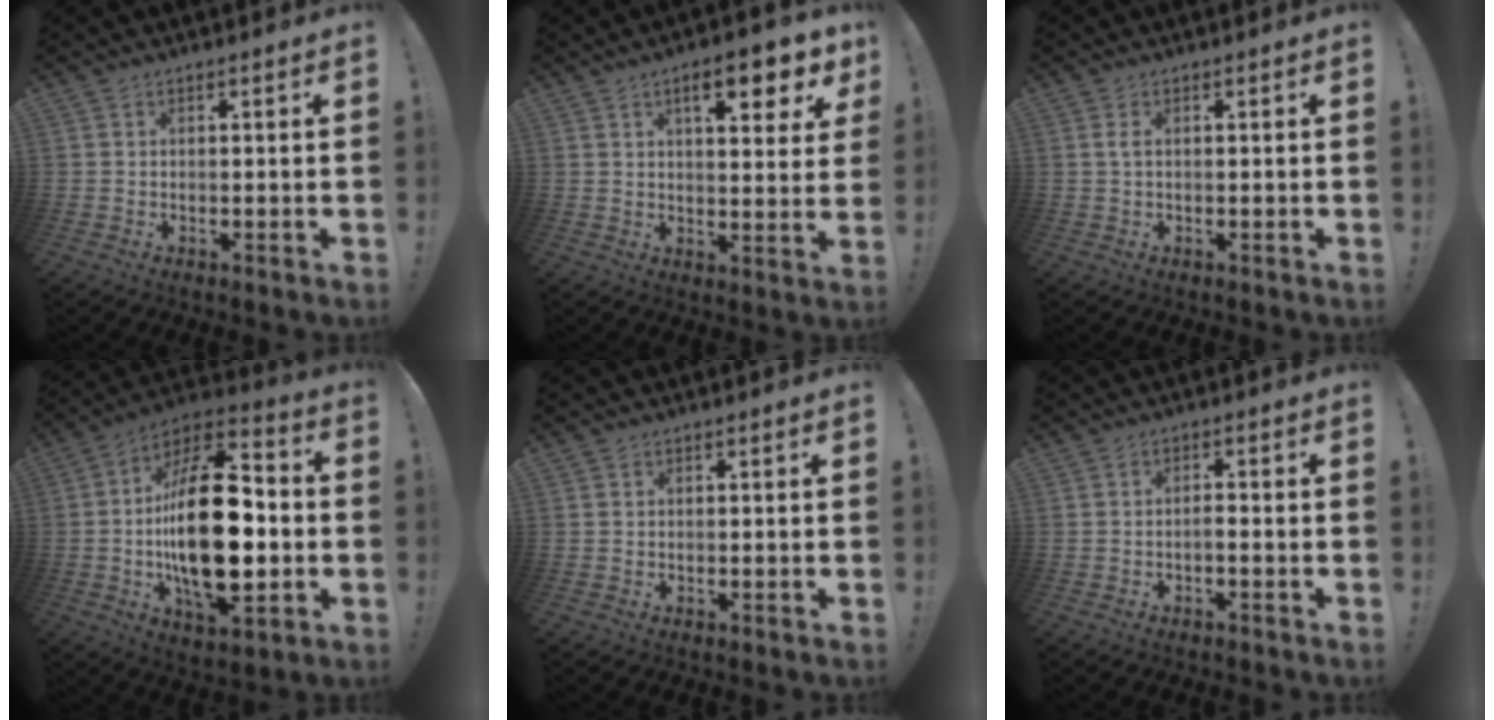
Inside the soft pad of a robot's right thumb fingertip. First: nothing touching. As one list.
[{"total": 10.9, "force": [5.4, 3.2, 8.8], "torque": [-0.114, -0.019, 0.082]}, {"total": 1.4, "force": [0.3, 0.3, 1.3], "torque": [-0.027, 0.003, 0.004]}, {"total": 28.6, "force": [-2.4, 14.3, 24.6], "torque": [-0.443, 0.008, -0.037]}, {"total": 0.0}, {"total": 1.8, "force": [-1.3, 0.3, 1.3], "torque": [-0.022, 0.002, -0.021]}]